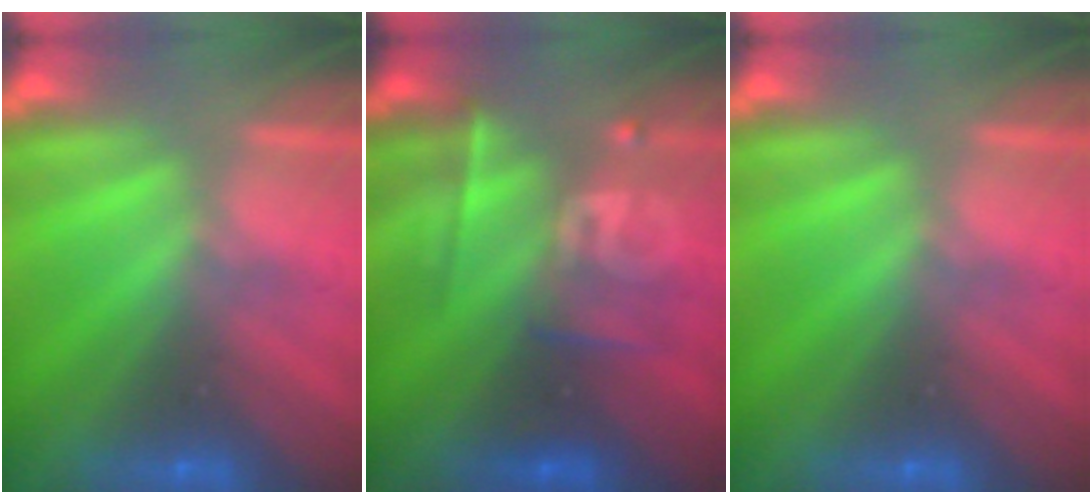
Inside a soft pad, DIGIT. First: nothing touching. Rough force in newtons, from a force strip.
{"total": 2.4}
{"total": 0.0}